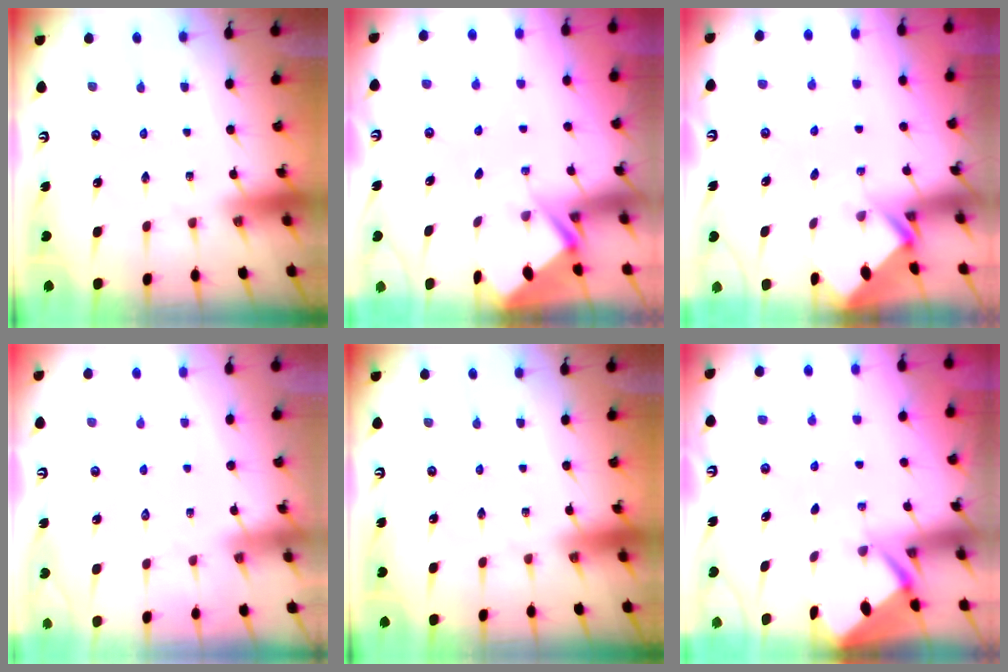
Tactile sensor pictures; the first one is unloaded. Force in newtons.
{"total": 2.8, "press": 2.8, "slide": 0.4}
{"total": 2.1, "press": 2.1, "slide": 0.1}
{"total": 2.9, "press": 2.9, "slide": 0.4}
{"total": 0.0}
{"total": 2.5, "press": 2.5, "slide": 0.3}